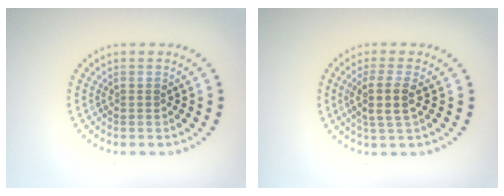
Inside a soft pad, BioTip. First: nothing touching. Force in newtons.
{"total": 2.8, "press": 2.4, "slide": 1.5}